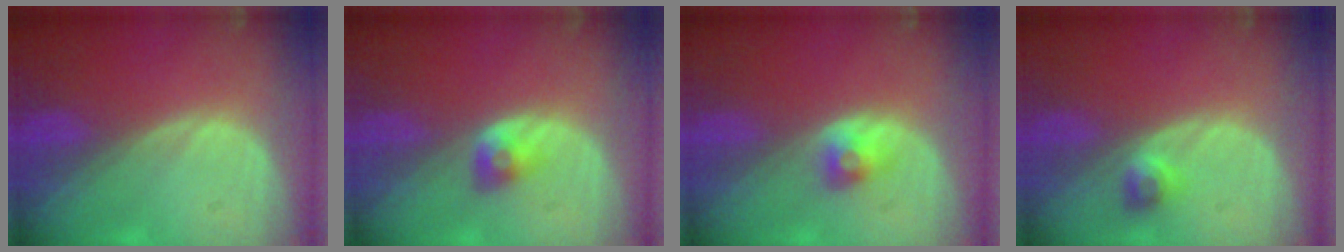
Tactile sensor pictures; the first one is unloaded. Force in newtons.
{"total": 2.7, "press": 2.4, "slide": 1.2}
{"total": 2.7, "press": 2.4, "slide": 1.1}
{"total": 2.4, "press": 2.0, "slide": 1.3}